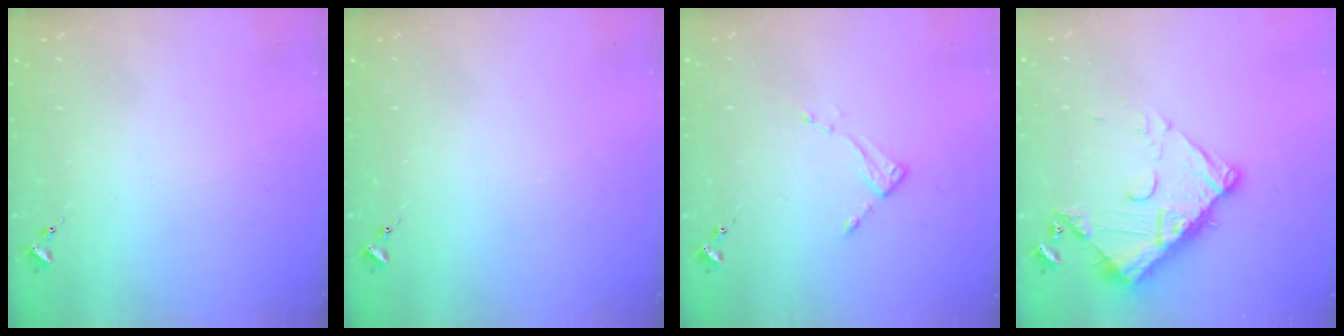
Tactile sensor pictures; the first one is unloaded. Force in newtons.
{"total": 0.0}
{"total": 2.6, "press": 2.6, "slide": 0.4}
{"total": 13.0, "press": 13.0, "slide": 1.3}